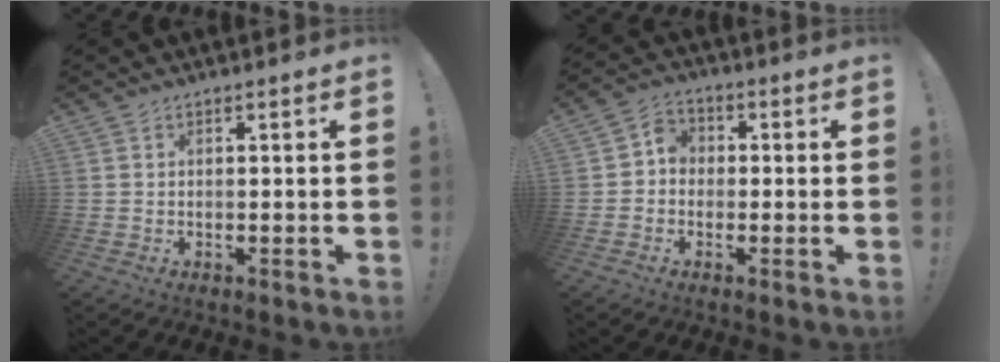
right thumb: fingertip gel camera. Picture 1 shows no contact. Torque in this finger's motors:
{"motor_torque": [0.18, -0.25, 0.21, -0.46, 0.00]}